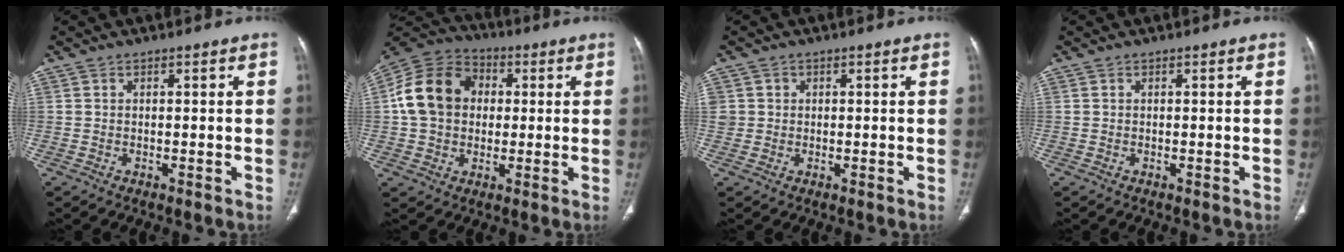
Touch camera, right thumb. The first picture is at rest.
{"total": 14.5, "force": [1.5, 11.8, 8.3], "torque": [-0.140, 0.025, 0.019]}
{"total": 2.7, "force": [0.5, 2.6, 0.5], "torque": [0.004, 0.003, 0.014]}
{"total": 0.0}